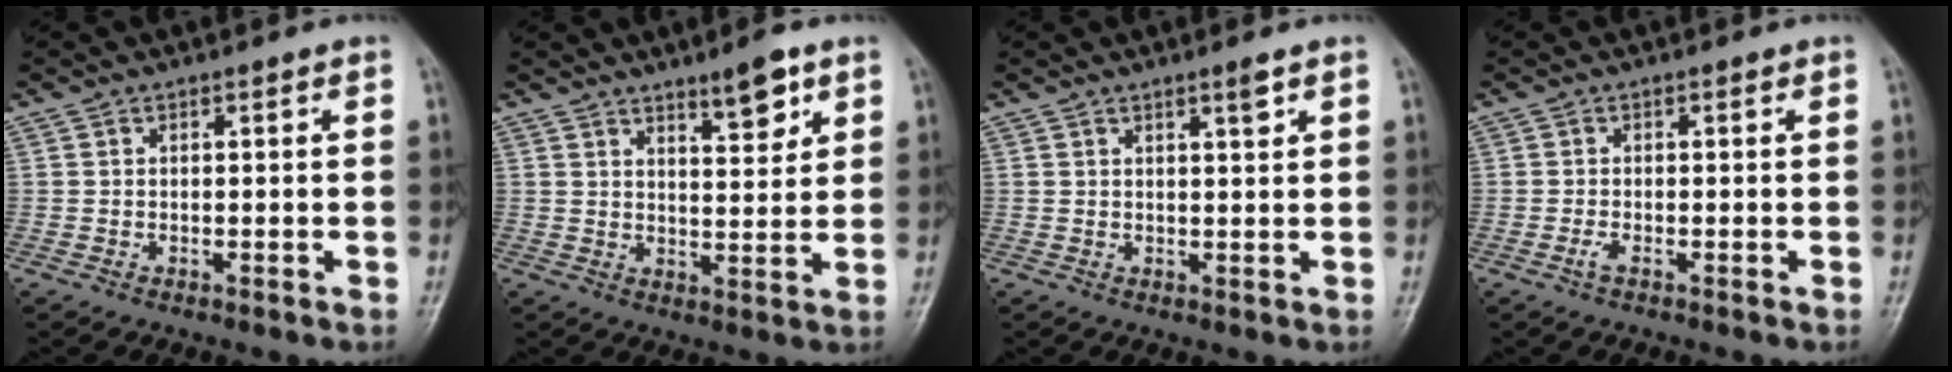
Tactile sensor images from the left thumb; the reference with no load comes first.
{"total": 6.5, "force": [4.2, 1.9, 4.5], "torque": [-0.056, -0.030, 0.064]}
{"total": 2.1, "force": [1.4, 0.2, 1.6], "torque": [-0.024, -0.010, 0.024]}
{"total": 1.1, "force": [-0.5, 0.4, 0.9], "torque": [-0.022, -0.003, -0.012]}